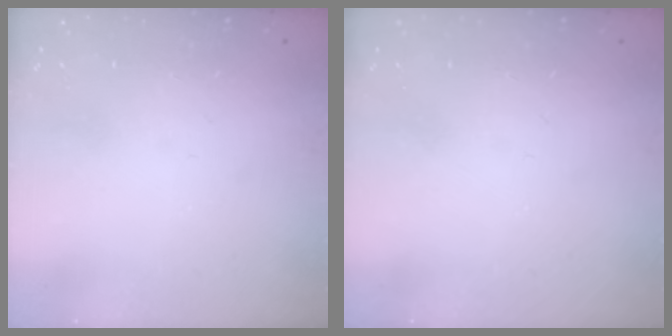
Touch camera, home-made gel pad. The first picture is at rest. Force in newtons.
{"total": 0.0}